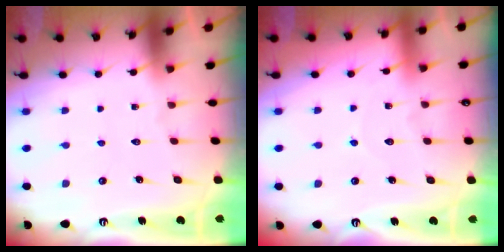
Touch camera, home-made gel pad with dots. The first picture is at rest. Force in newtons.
{"total": 3.9, "press": 3.8, "slide": 0.4}